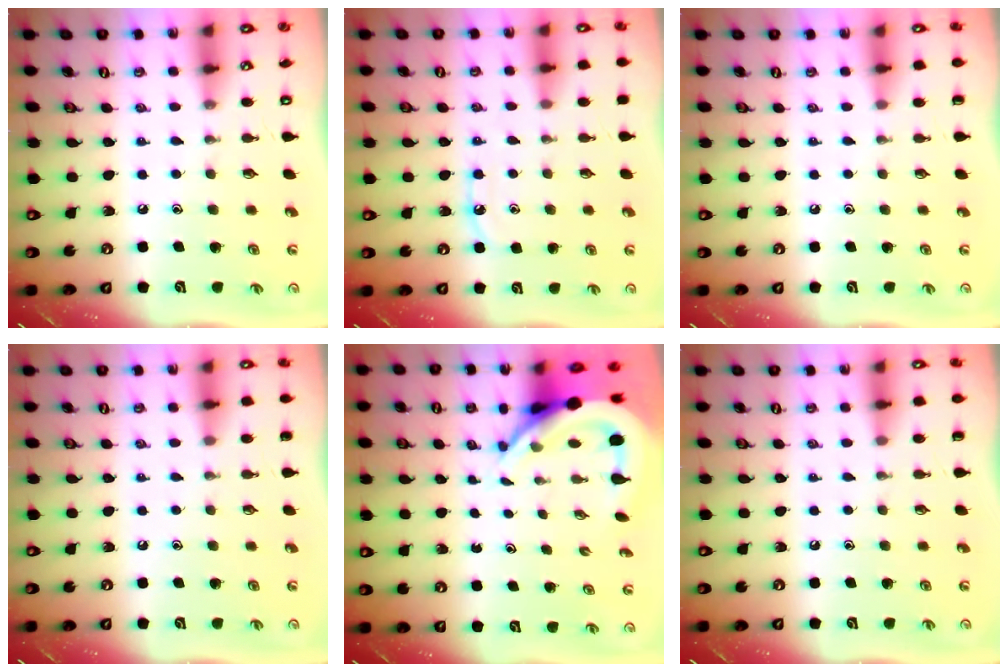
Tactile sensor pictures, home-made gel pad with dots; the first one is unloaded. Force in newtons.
{"total": 6.1, "press": 6.1, "slide": 0.8}
{"total": 0.0}
{"total": 0.0}
{"total": 8.9, "press": 8.8, "slide": 1.3}
{"total": 0.0}